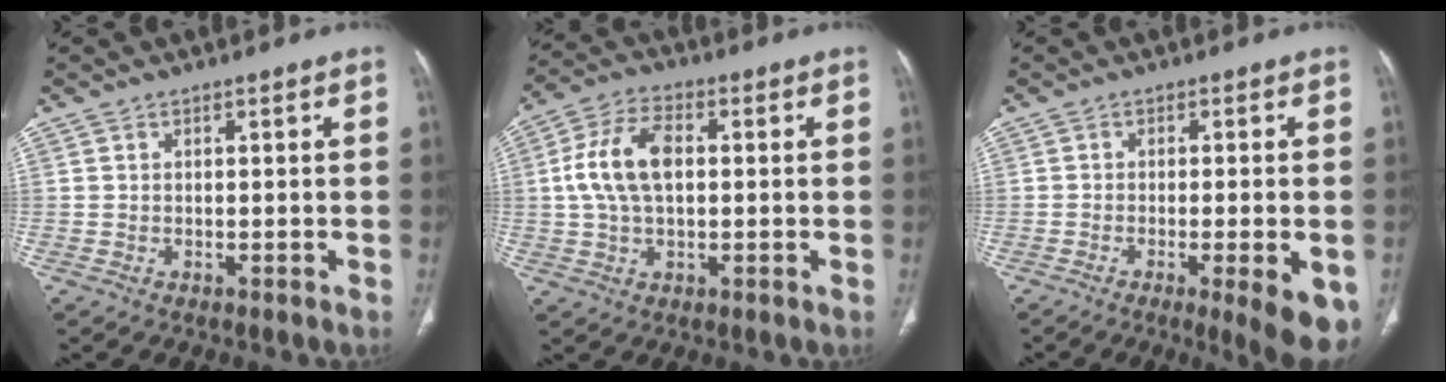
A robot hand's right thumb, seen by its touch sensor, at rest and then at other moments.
{"total": 10.7, "force": [1.0, 6.1, 8.7], "torque": [-0.175, 0.019, 0.018]}
{"total": 10.5, "force": [-4.3, 2.3, 9.4], "torque": [-0.113, -0.011, -0.057]}